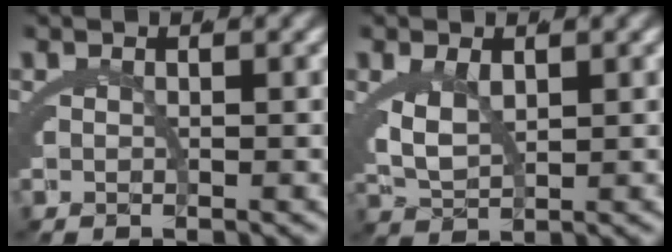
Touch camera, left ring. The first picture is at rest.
{"total": 3.3, "force": [0.6, 2.0, 2.5], "torque": [-0.066, -0.015, 0.027]}